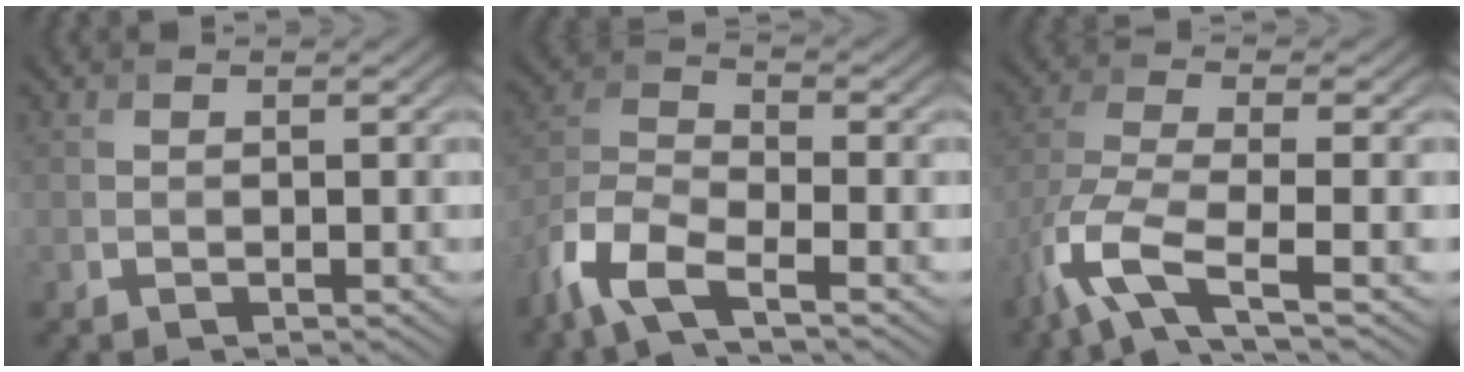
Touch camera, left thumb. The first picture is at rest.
{"total": 8.3, "force": [-5.3, 2.7, 5.7], "torque": [-0.134, -0.008, -0.126]}
{"total": 9.4, "force": [-5.0, 2.8, 7.5], "torque": [-0.172, -0.010, -0.113]}